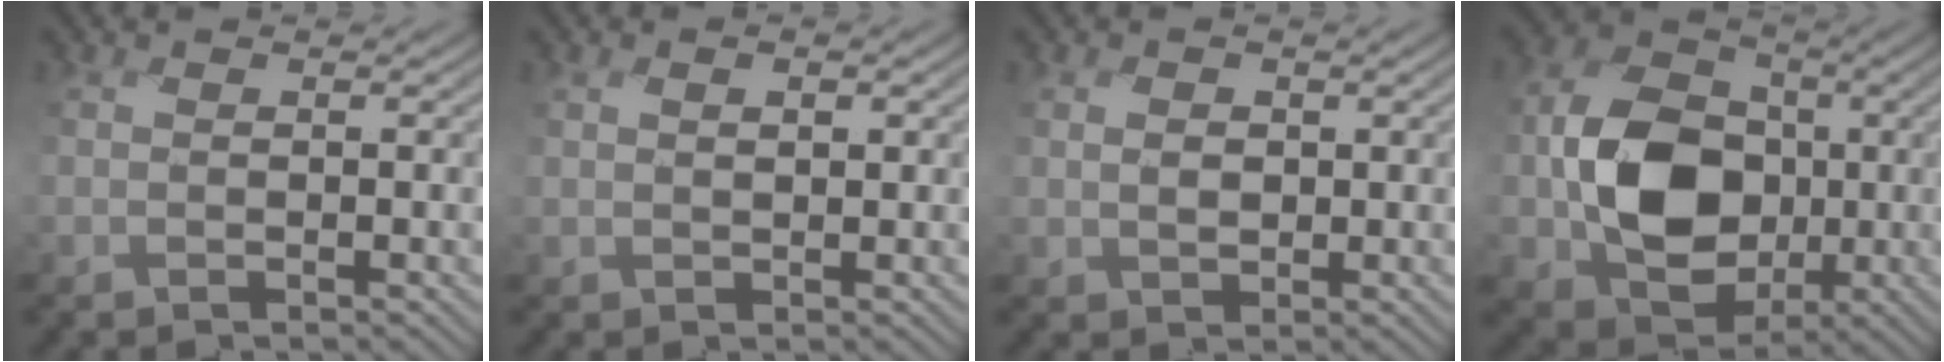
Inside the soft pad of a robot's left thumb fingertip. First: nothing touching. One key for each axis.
{"total": 1.3, "fx": 0.4, "fy": 0.7, "fz": 1.0, "tx": -0.016, "ty": 0.000, "tz": 0.007}
{"total": 1.8, "fx": -0.1, "fy": 1.5, "fz": 1.0, "tx": -0.023, "ty": -0.003, "tz": -0.003}
{"total": 10.6, "fx": -1.7, "fy": 8.4, "fz": 6.3, "tx": -0.122, "ty": 0.002, "tz": -0.035}